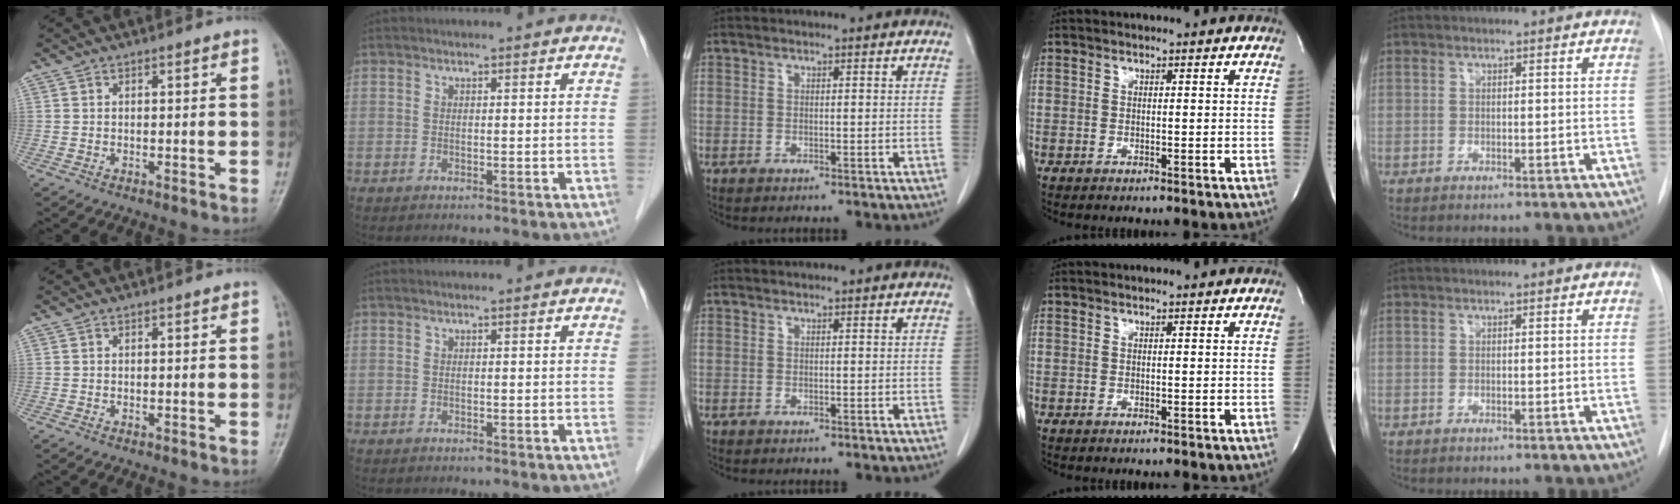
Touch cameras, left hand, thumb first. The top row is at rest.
{}